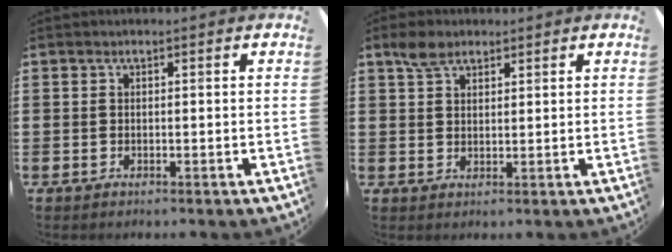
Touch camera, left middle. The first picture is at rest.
{"total": 3.5, "force": [2.6, 1.8, 1.3], "torque": [-0.021, 0.004, 0.048]}